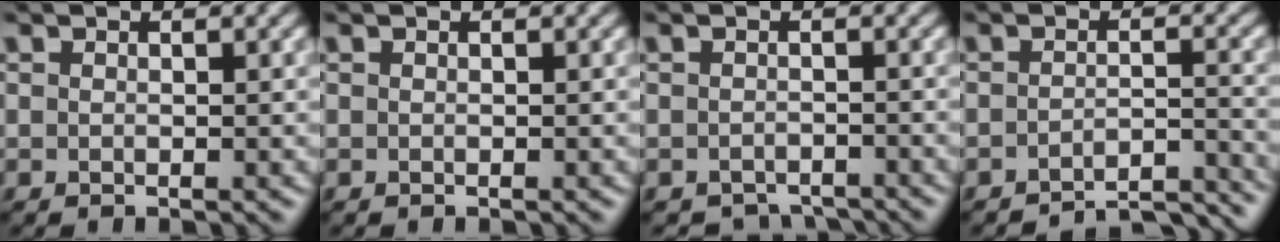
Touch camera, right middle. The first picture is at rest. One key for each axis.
{"total": 0.0}
{"total": 2.3, "fx": -2.2, "fy": 0.7, "fz": 0.2, "tx": 0.006, "ty": -0.004, "tz": -0.035}
{"total": 5.6, "fx": -5.2, "fy": 0.9, "fz": 1.9, "tx": -0.018, "ty": 0.004, "tz": -0.070}